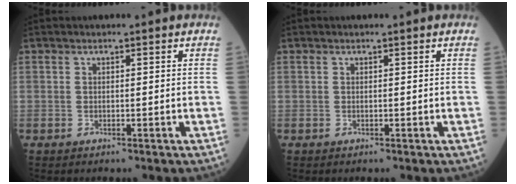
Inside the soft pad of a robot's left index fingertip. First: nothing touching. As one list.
[{"total": 0.0}]